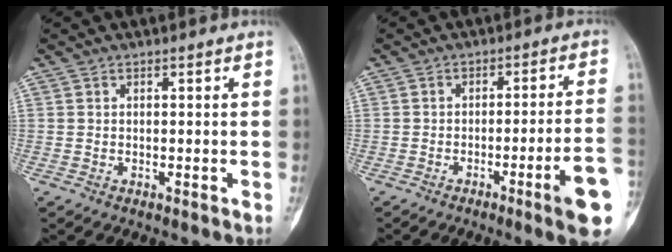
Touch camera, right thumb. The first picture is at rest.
{"total": 10.7, "force": [-4.5, 0.3, 9.7], "torque": [-0.130, 0.015, -0.061]}